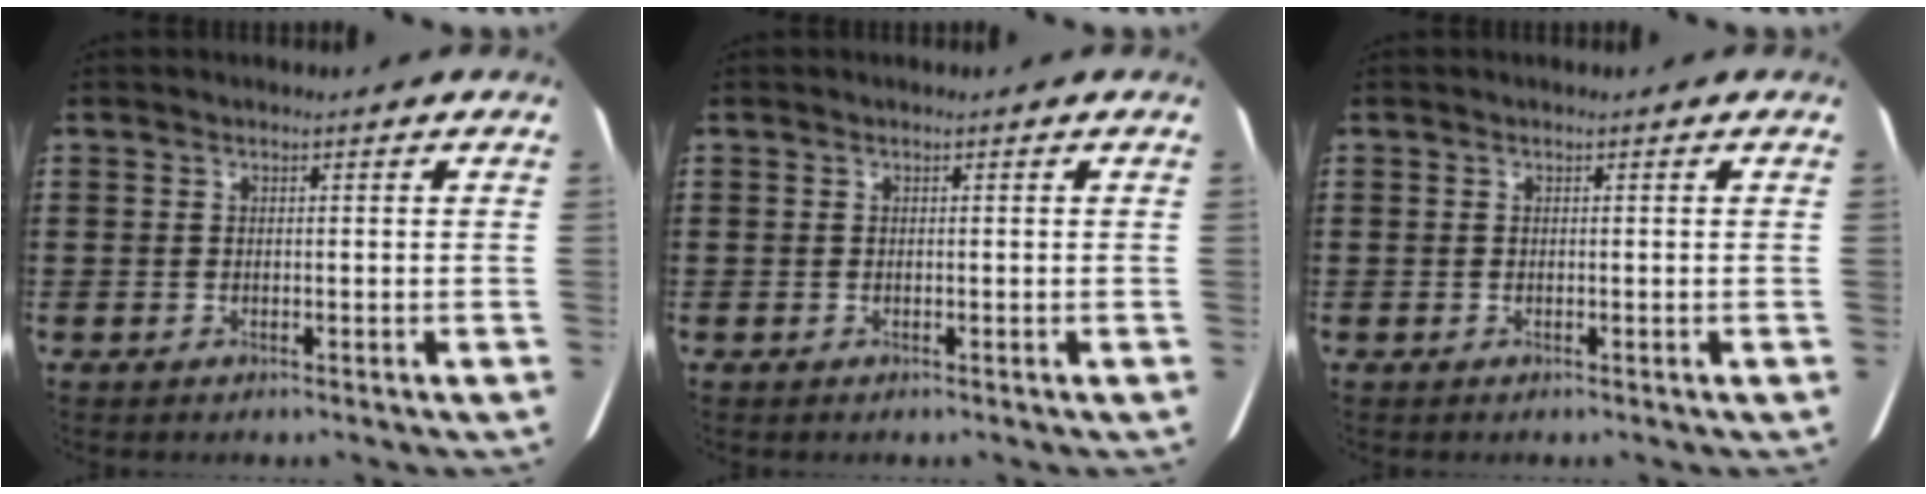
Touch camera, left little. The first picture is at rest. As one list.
[{"total": 0.0}, {"total": 0.0}]